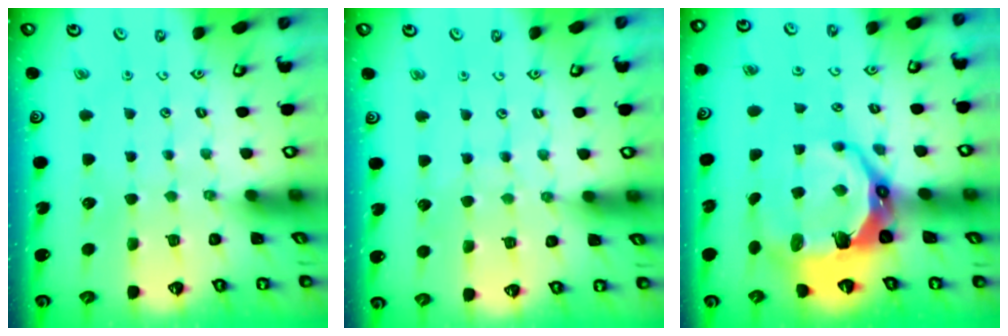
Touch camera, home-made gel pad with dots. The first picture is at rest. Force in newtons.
{"total": 3.9, "press": 3.8, "slide": 0.4}
{"total": 11.7, "press": 10.2, "slide": 5.7}